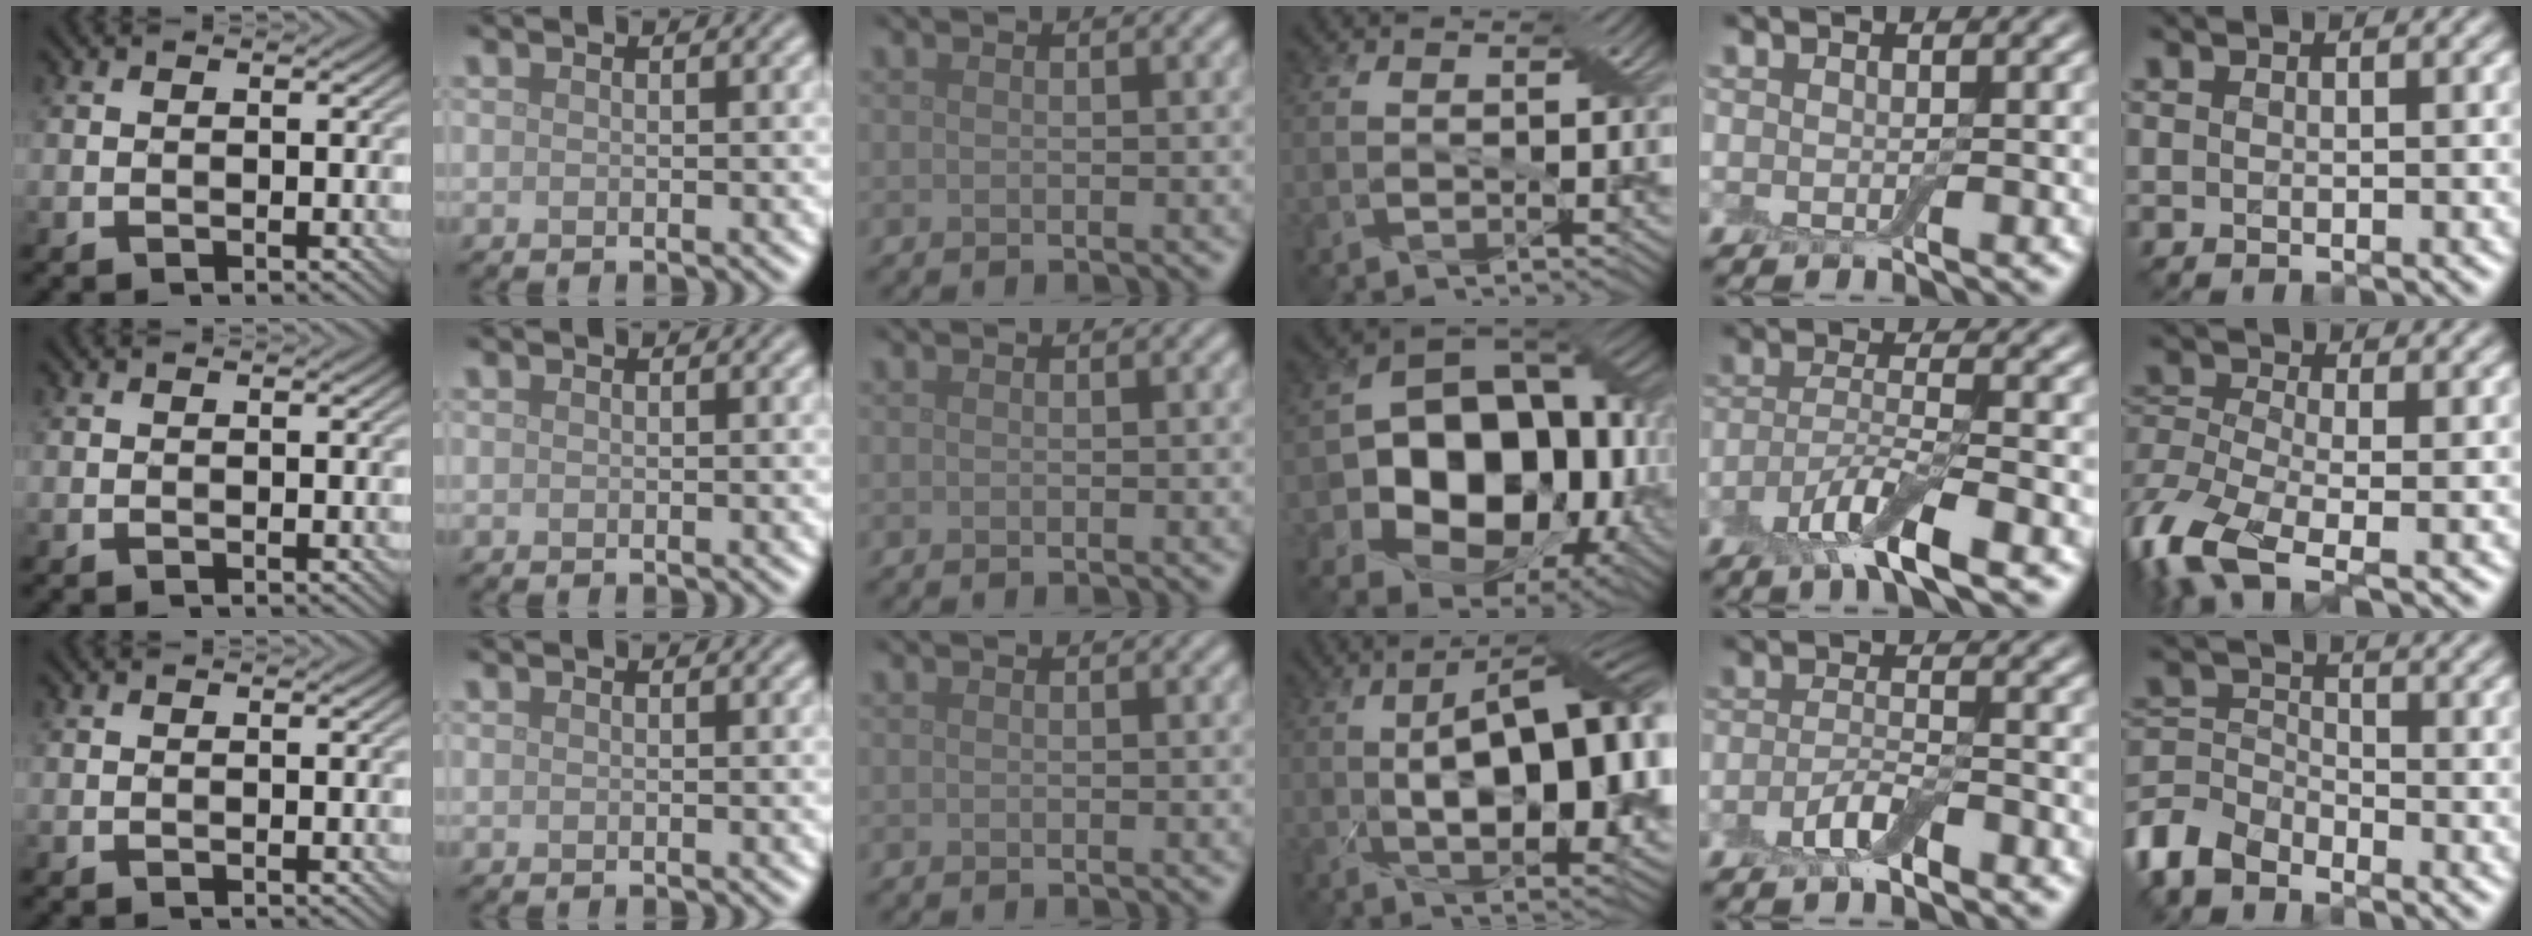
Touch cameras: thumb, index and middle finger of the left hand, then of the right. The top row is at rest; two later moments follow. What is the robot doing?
{"motion": "pour", "object": "bowl"}